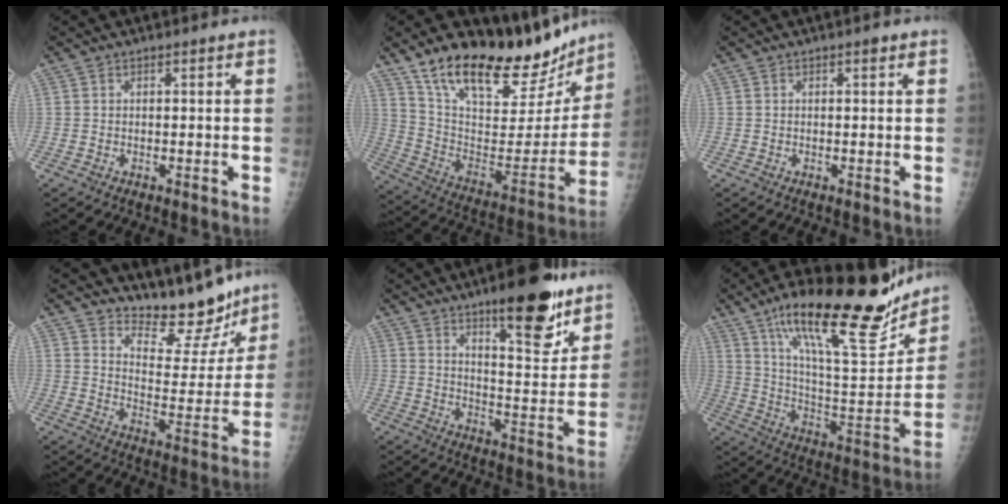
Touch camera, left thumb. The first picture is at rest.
{"total": 26.8, "force": [21.4, 9.6, 12.9], "torque": [-0.160, -0.099, 0.338]}
{"total": 0.7, "force": [0.4, 0.3, 0.5], "torque": [-0.004, 0.000, 0.004]}
{"total": 14.5, "force": [12.8, 5.1, 4.6], "torque": [-0.020, -0.106, 0.184]}
{"total": 16.0, "force": [10.7, 4.7, 10.9], "torque": [-0.117, -0.074, 0.164]}
{"total": 27.9, "force": [19.2, 7.4, 18.8], "torque": [-0.259, -0.078, 0.314]}